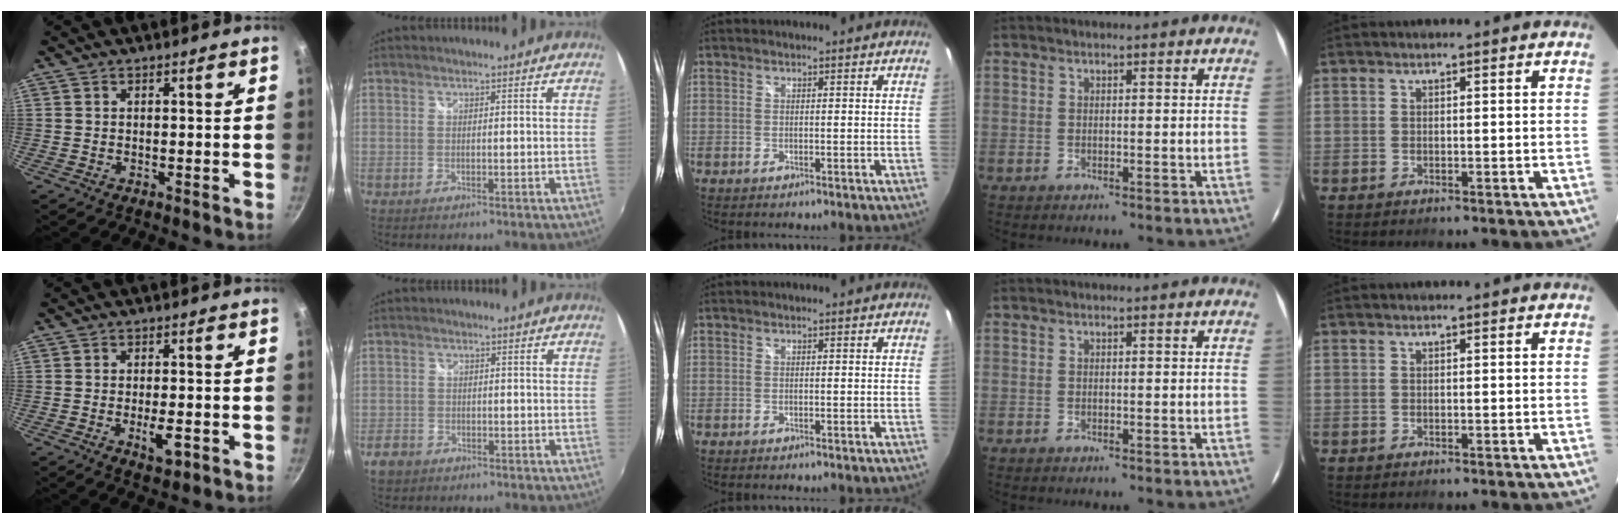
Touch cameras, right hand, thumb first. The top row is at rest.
{"thumb": {"total": 4.4, "force": [-1.5, 1.6, 3.8], "torque": [-0.053, 0.005, -0.019]}, "index": {"total": 3.2, "force": [-2.0, 2.3, 0.8], "torque": [-0.024, 0.001, -0.036]}}